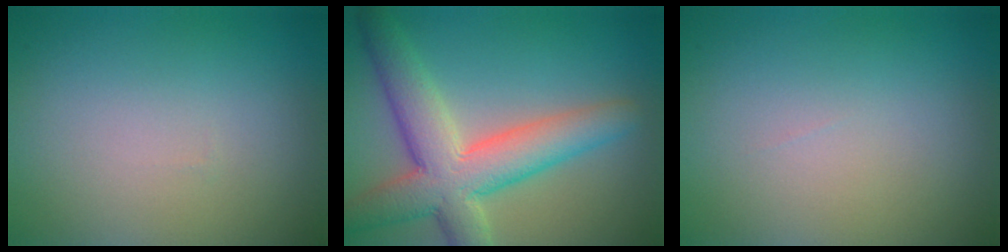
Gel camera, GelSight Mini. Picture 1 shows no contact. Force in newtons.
{"total": 7.9, "press": 7.9, "slide": 0.6}
{"total": 0.0}